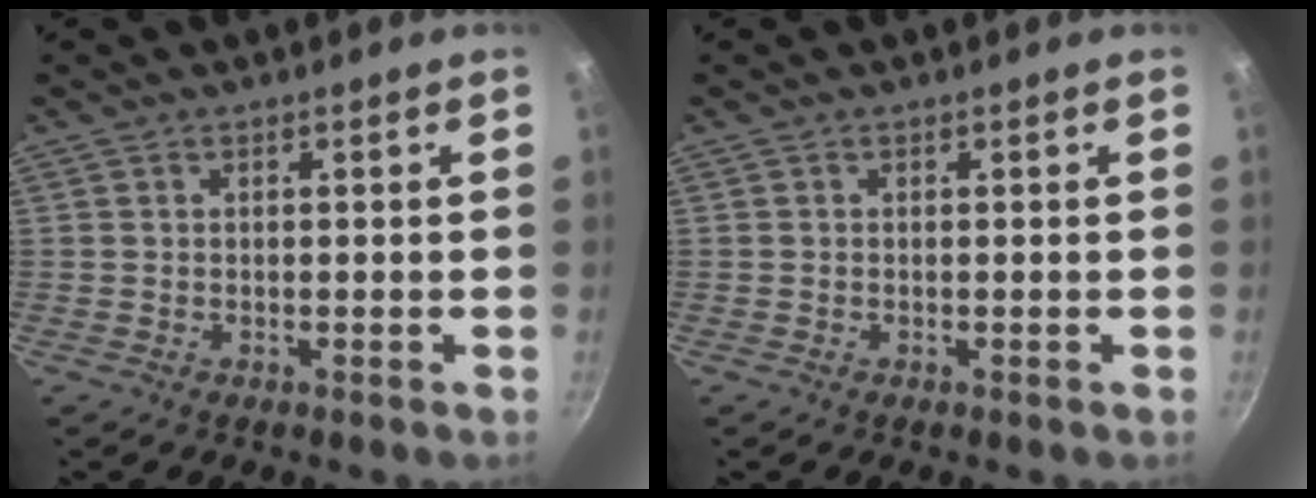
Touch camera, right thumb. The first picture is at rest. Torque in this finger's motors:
{"motor_torque": [0.11, -0.19, 0.26, 0.35, 0.04]}